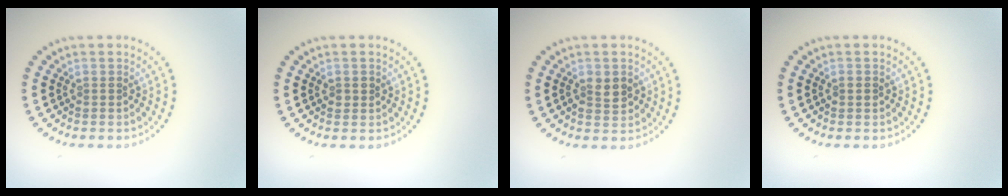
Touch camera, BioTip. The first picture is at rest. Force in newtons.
{"total": 0.8, "press": 0.8, "slide": 0.1}
{"total": 2.1, "press": 2.1, "slide": 0.2}
{"total": 0.9, "press": 0.9, "slide": 0.1}